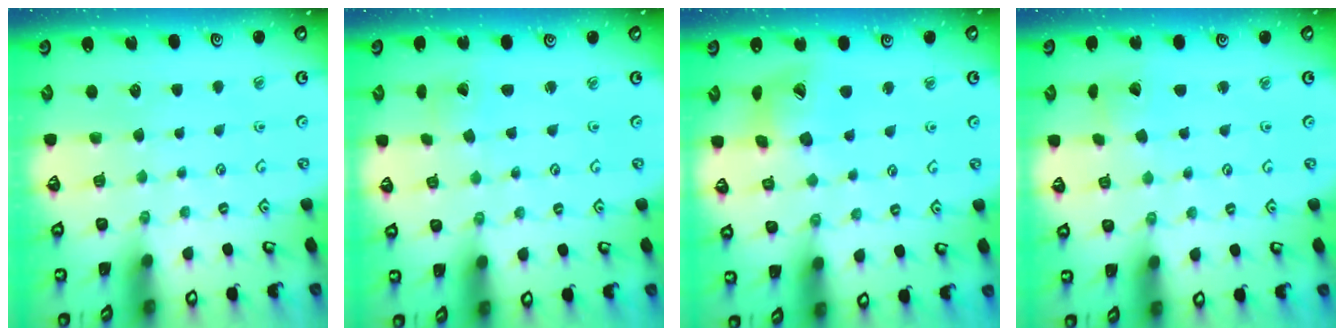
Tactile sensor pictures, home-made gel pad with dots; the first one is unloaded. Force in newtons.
{"total": 0.0}
{"total": 14.0, "press": 13.9, "slide": 1.7}
{"total": 2.6, "press": 2.6, "slide": 0.3}